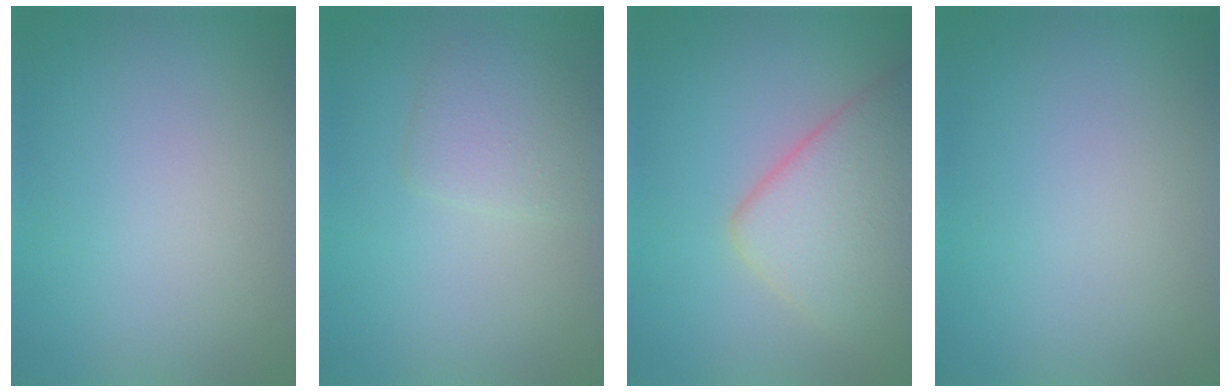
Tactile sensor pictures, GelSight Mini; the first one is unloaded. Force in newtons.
{"total": 2.6, "press": 2.6, "slide": 0.1}
{"total": 6.5, "press": 6.5, "slide": 0.1}
{"total": 0.0}